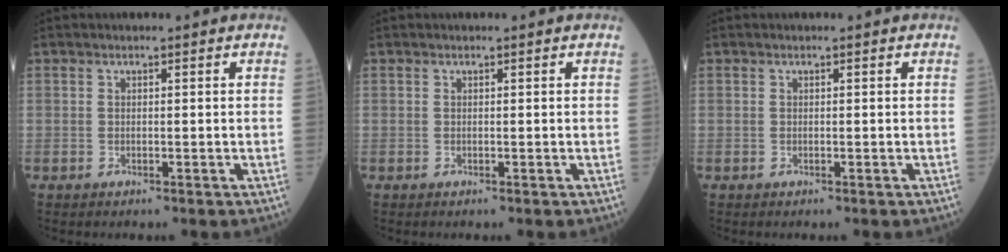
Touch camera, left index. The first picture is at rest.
{"total": 0.0}
{"total": 0.0}